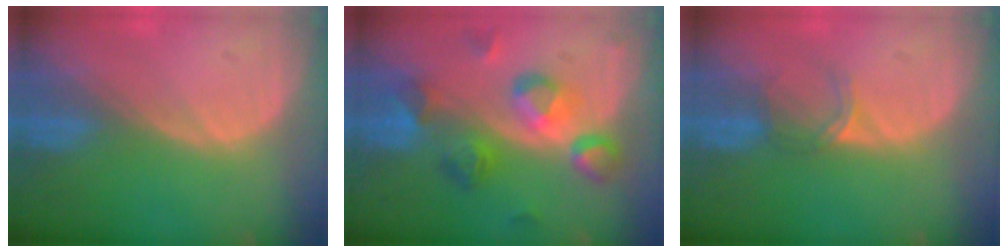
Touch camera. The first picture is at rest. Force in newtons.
{"total": 8.1, "press": 8.0, "slide": 1.5}
{"total": 2.5, "press": 2.0, "slide": 1.4}